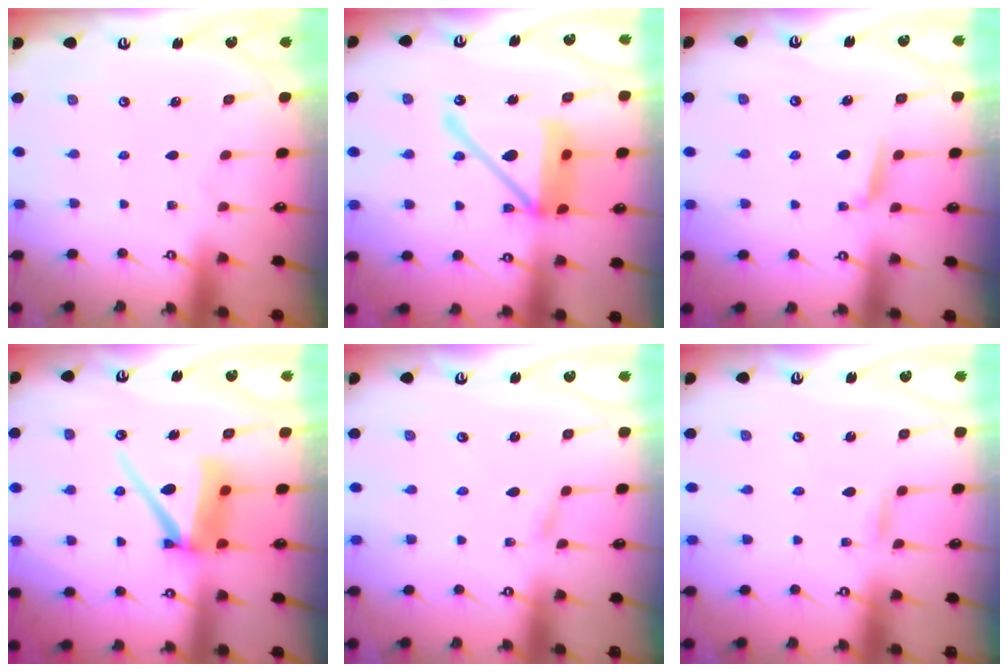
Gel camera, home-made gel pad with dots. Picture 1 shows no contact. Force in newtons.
{"total": 16.8, "press": 16.7, "slide": 2.2}
{"total": 4.8, "press": 4.7, "slide": 0.6}
{"total": 11.3, "press": 11.3, "slide": 1.4}
{"total": 1.1, "press": 1.1, "slide": 0.1}
{"total": 3.4, "press": 3.3, "slide": 0.3}